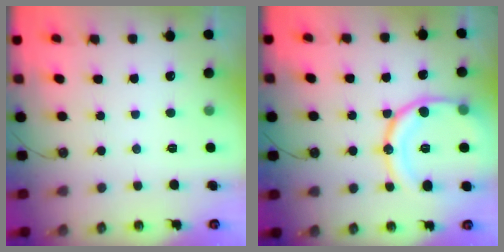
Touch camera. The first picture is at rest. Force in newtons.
{"total": 17.6, "press": 17.5, "slide": 1.9}